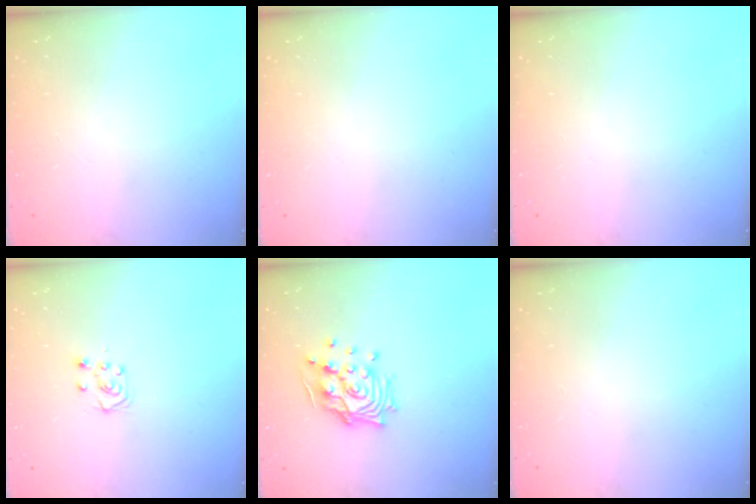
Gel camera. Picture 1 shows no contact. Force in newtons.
{"total": 0.0}
{"total": 0.0}
{"total": 5.0, "press": 4.9, "slide": 0.6}
{"total": 13.8, "press": 13.6, "slide": 2.0}
{"total": 0.0}